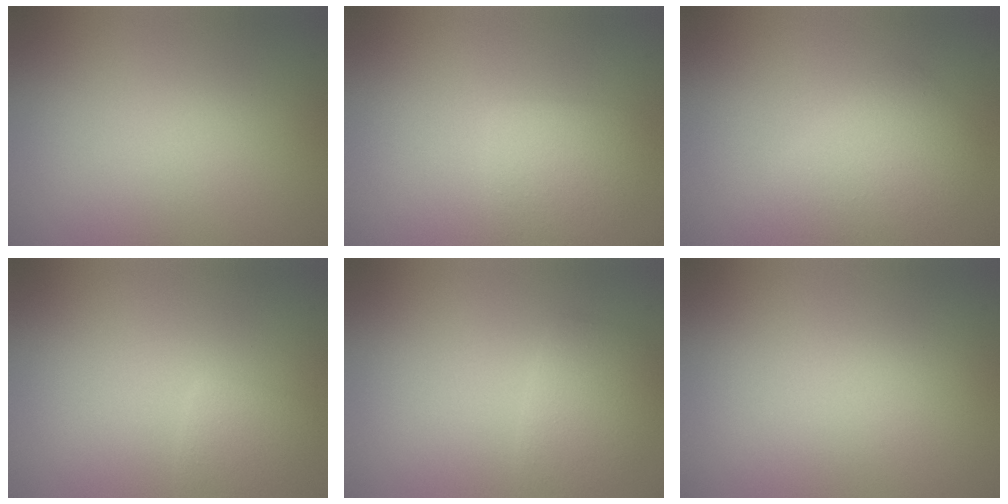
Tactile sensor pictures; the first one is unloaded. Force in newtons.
{"total": 2.5, "press": 2.5, "slide": 0.1}
{"total": 2.8, "press": 2.8, "slide": 0.2}
{"total": 1.8, "press": 1.8, "slide": 0.0}
{"total": 2.3, "press": 2.3, "slide": 0.0}
{"total": 0.0}